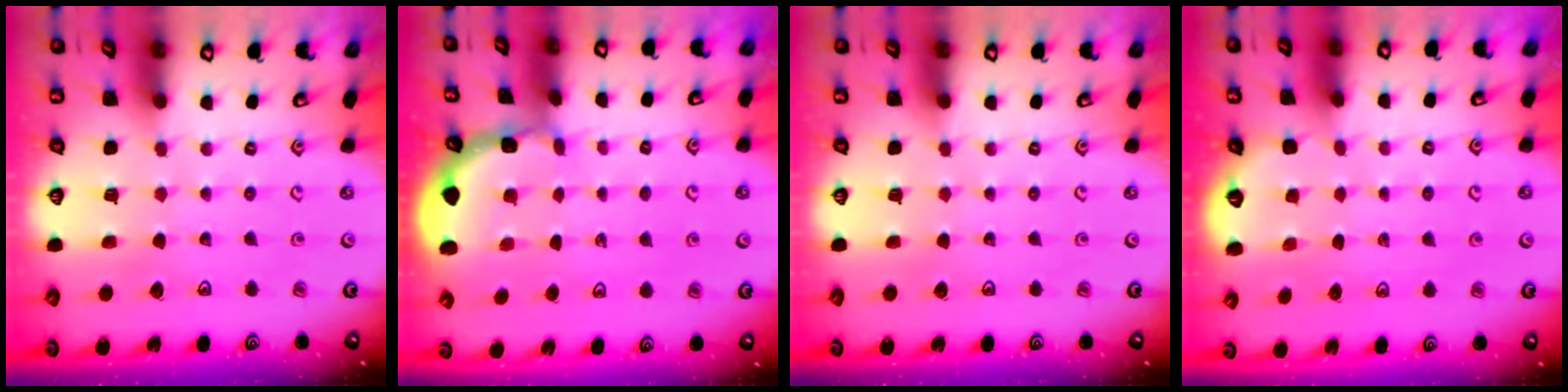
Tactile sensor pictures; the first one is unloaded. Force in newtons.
{"total": 1.7, "press": 1.7, "slide": 0.2}
{"total": 0.0}
{"total": 1.4, "press": 0.8, "slide": 1.2}